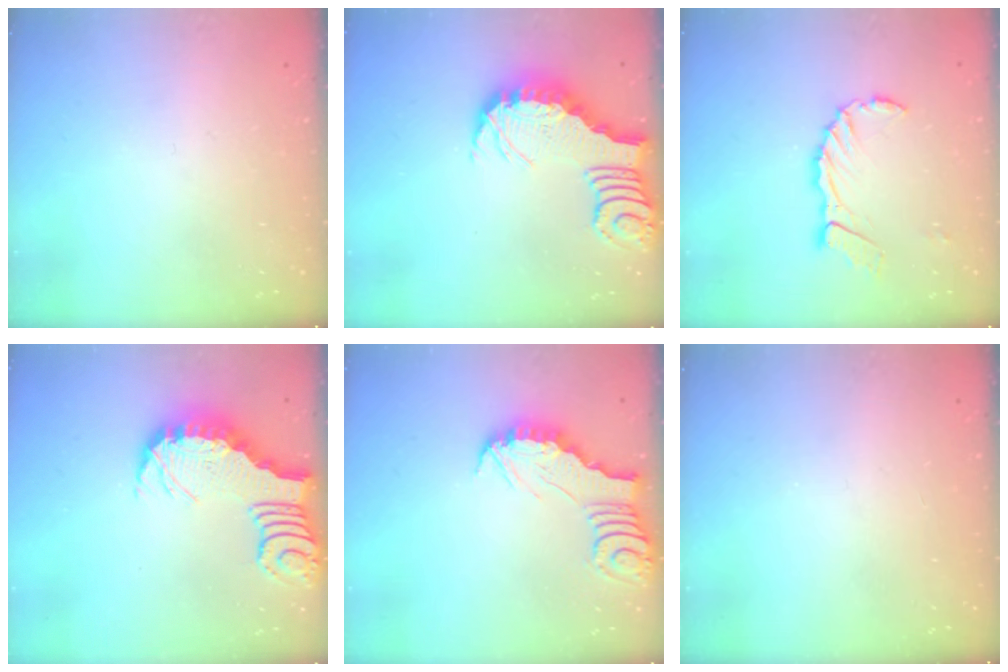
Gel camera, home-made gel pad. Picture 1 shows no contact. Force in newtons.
{"total": 3.2, "press": 3.2, "slide": 0.5}
{"total": 9.0, "press": 8.9, "slide": 1.2}
{"total": 3.5, "press": 3.4, "slide": 0.5}
{"total": 2.9, "press": 2.9, "slide": 0.3}
{"total": 1.9, "press": 1.7, "slide": 0.8}